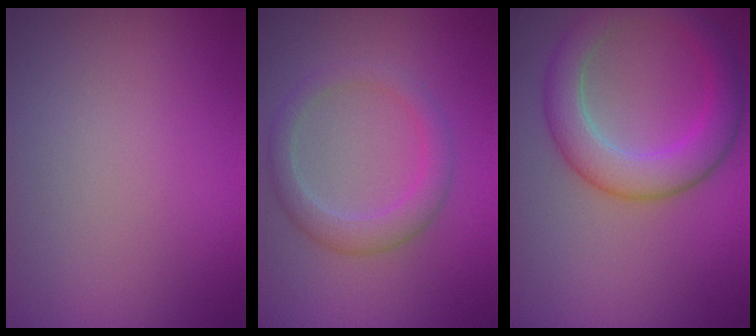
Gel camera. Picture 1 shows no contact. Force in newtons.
{"total": 2.9, "press": 2.9, "slide": 0.2}
{"total": 5.2, "press": 5.2, "slide": 0.1}